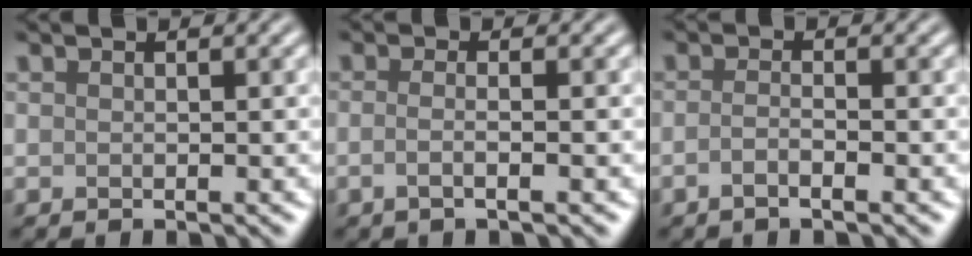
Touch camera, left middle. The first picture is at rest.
{"total": 2.4, "force": [-0.4, 1.0, 2.1], "torque": [-0.020, -0.006, -0.024]}
{"total": 1.5, "force": [-0.8, 0.4, 1.2], "torque": [-0.021, -0.001, -0.020]}